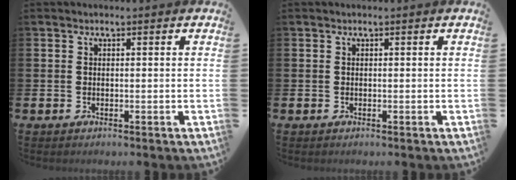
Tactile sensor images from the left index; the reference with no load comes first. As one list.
[{"total": 0.0}]